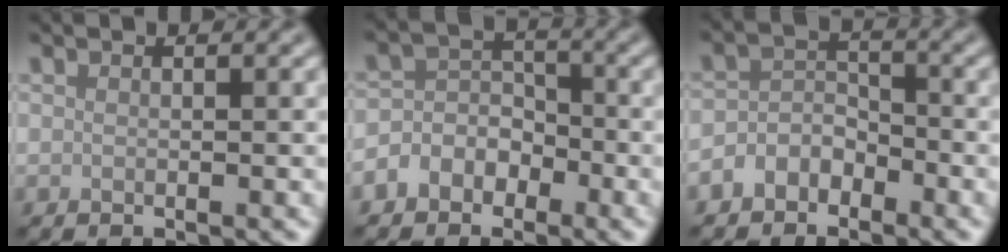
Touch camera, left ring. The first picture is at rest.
{"total": 3.7, "force": [-2.0, 3.0, 1.0], "torque": [0.006, 0.013, -0.055]}
{"total": 2.5, "force": [-1.7, 1.7, 0.8], "torque": [-0.013, 0.010, -0.035]}